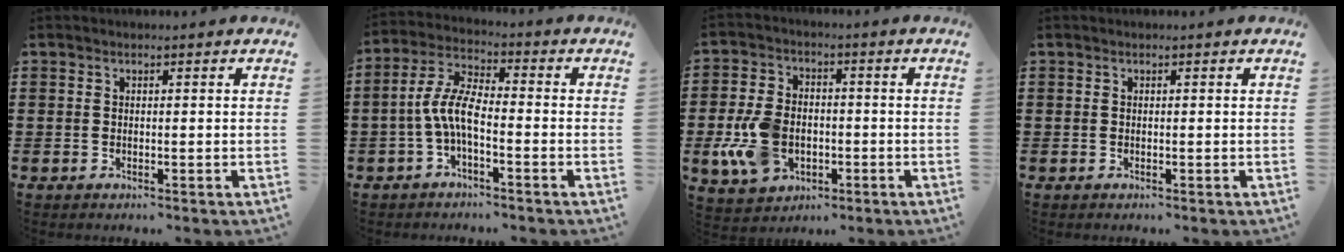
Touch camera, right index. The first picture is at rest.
{"total": 6.7, "force": [-2.3, 2.2, 5.9], "torque": [-0.139, -0.006, -0.048]}
{"total": 9.5, "force": [-2.2, 6.4, 6.7], "torque": [-0.161, 0.007, -0.041]}
{"total": 0.0}